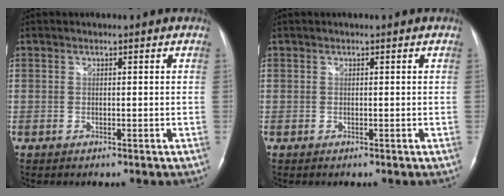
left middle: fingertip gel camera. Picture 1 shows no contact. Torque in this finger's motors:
{"motor_torque": [0.03, -0.18, -0.08, -0.01]}